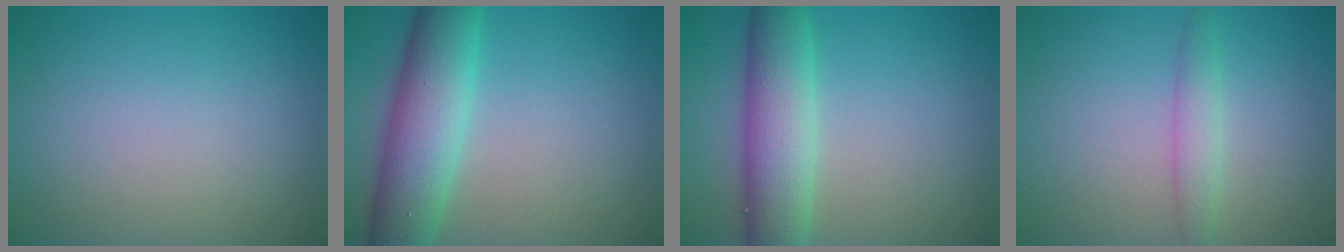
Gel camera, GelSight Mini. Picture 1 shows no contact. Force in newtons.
{"total": 7.5, "press": 7.5, "slide": 0.1}
{"total": 6.4, "press": 6.4, "slide": 0.2}
{"total": 2.1, "press": 2.1, "slide": 0.0}